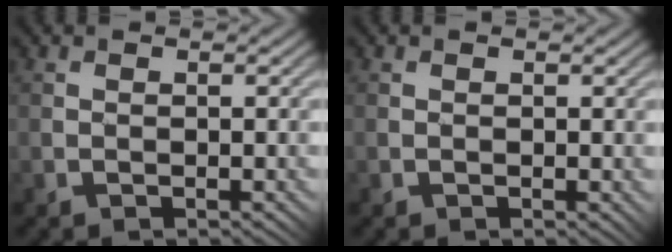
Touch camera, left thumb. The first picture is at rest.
{"total": 0.0}